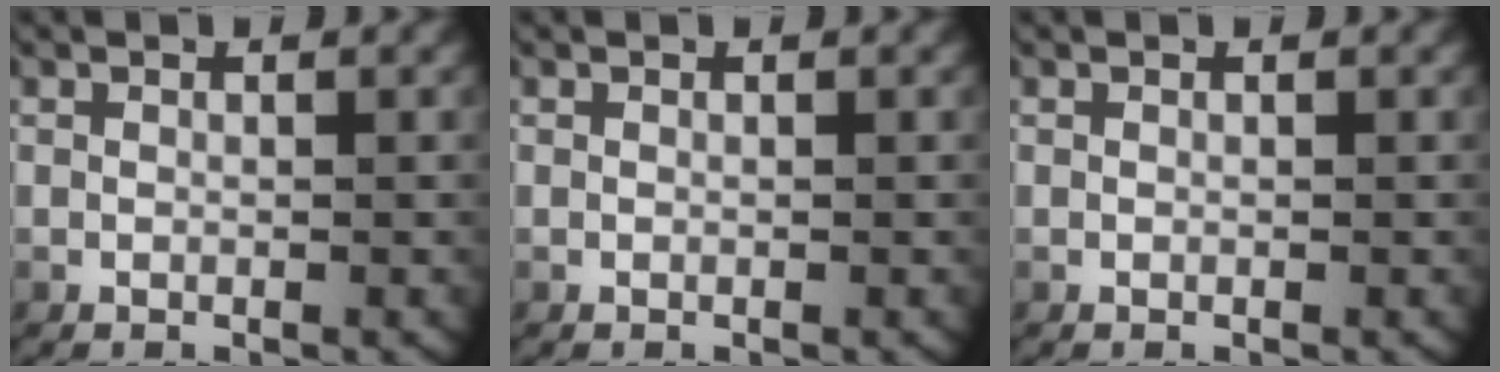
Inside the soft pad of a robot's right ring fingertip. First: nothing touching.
{"total": 0.0}
{"total": 0.0}